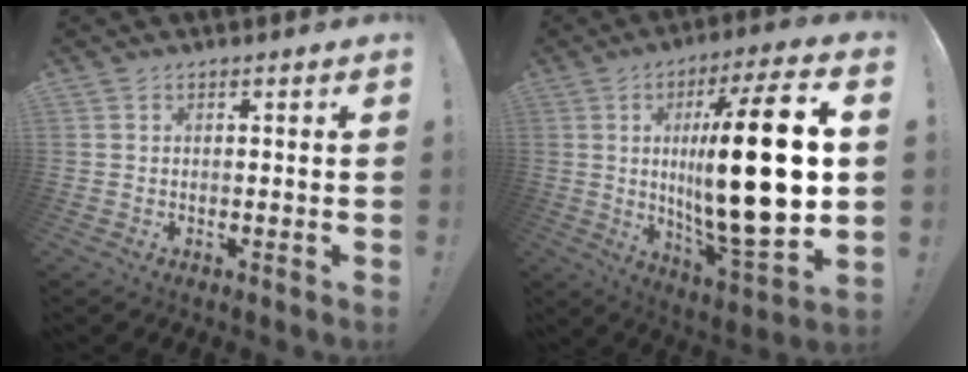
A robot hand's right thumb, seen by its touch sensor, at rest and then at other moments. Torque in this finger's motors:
{"motor_torque": [0.32, 1.74, 2.77, 0.00, 0.56]}